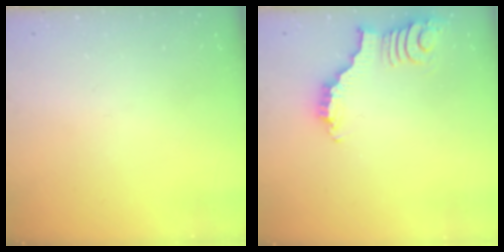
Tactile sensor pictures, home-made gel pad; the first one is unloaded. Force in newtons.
{"total": 3.1, "press": 3.1, "slide": 0.4}